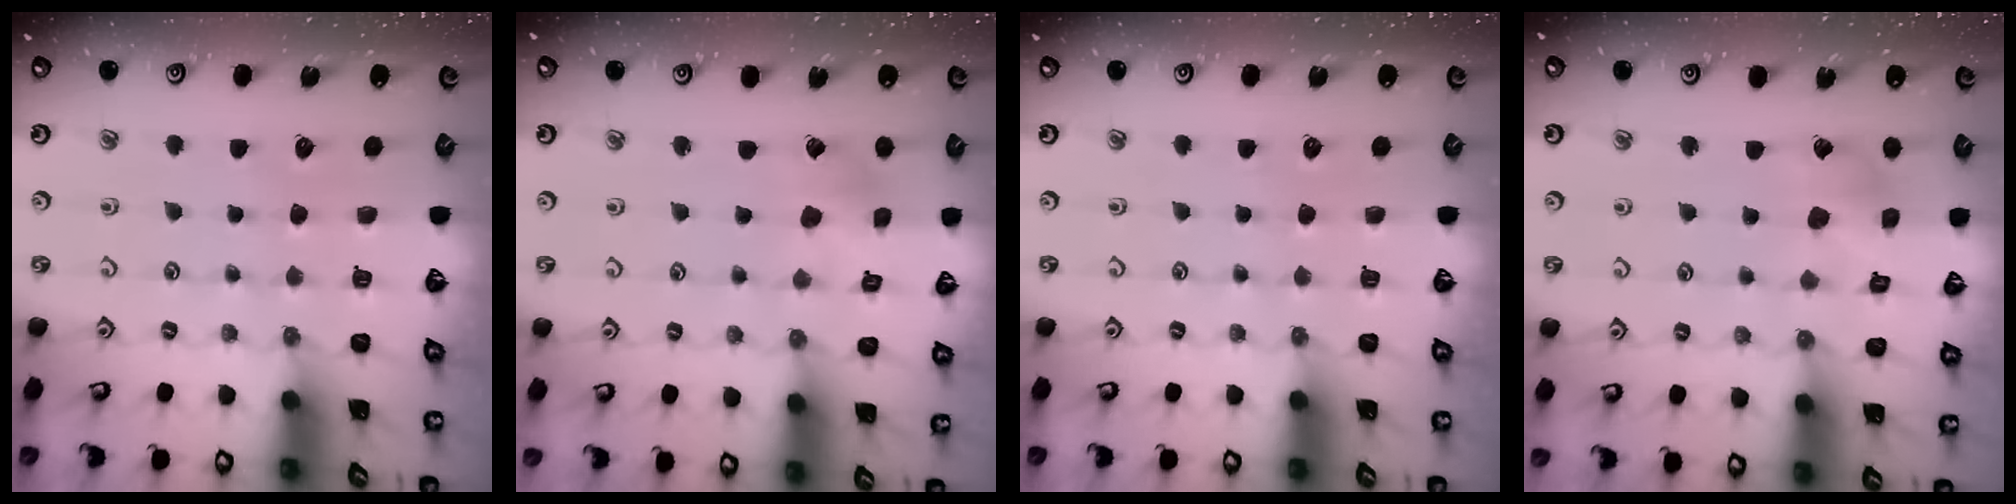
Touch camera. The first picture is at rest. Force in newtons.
{"total": 3.4, "press": 3.4, "slide": 0.3}
{"total": 0.0}
{"total": 6.3, "press": 6.3, "slide": 0.5}